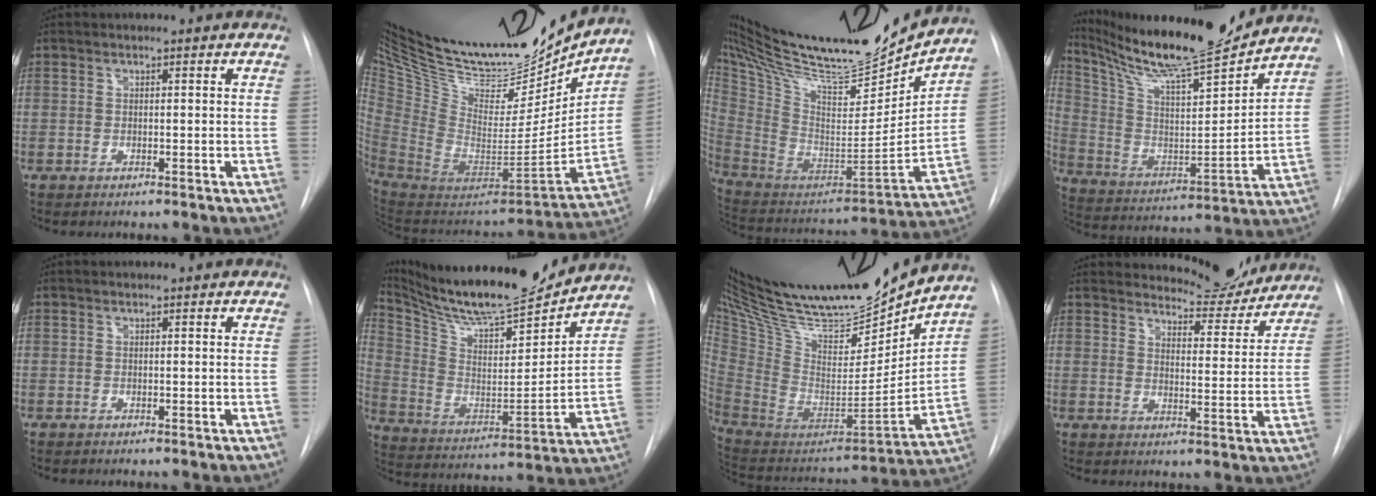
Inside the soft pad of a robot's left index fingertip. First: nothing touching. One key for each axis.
{"total": 34.1, "fx": 29.1, "fy": 9.0, "fz": 15.4, "tx": -0.305, "ty": -0.045, "tz": 0.463}
{"total": 31.6, "fx": 27.6, "fy": 5.5, "fz": 14.4, "tx": -0.273, "ty": -0.056, "tz": 0.438}
{"total": 20.6, "fx": 18.8, "fy": 0.2, "fz": 8.5, "tx": -0.166, "ty": -0.035, "tz": 0.312}
{"total": 0.0}
{"total": 21.5, "fx": 20.0, "fy": 2.2, "fz": 7.6, "tx": -0.156, "ty": -0.032, "tz": 0.327}
{"total": 27.9, "fx": 24.8, "fy": 4.4, "fz": 11.9, "tx": -0.218, "ty": -0.053, "tz": 0.410}
{"total": 8.9, "fx": 8.7, "fy": 1.8, "fz": 0.6, "tx": 0.000, "ty": -0.023, "tz": 0.110}